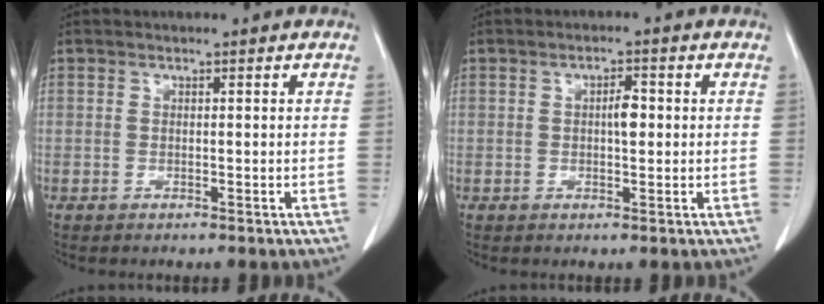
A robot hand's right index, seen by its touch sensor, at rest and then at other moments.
{"total": 2.6, "force": [0.2, 0.9, 2.4], "torque": [-0.041, 0.003, 0.003]}